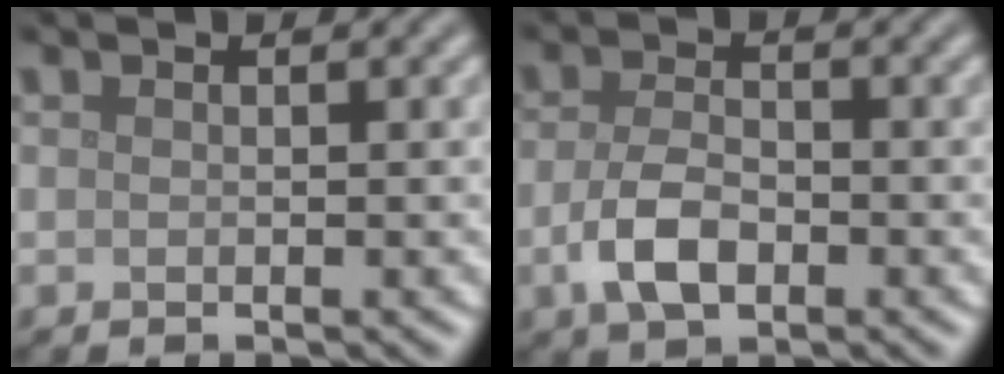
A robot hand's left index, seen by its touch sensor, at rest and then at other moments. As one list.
[{"total": 3.9, "force": [-1.3, 2.1, 3.0], "torque": [-0.065, -0.003, -0.030]}]